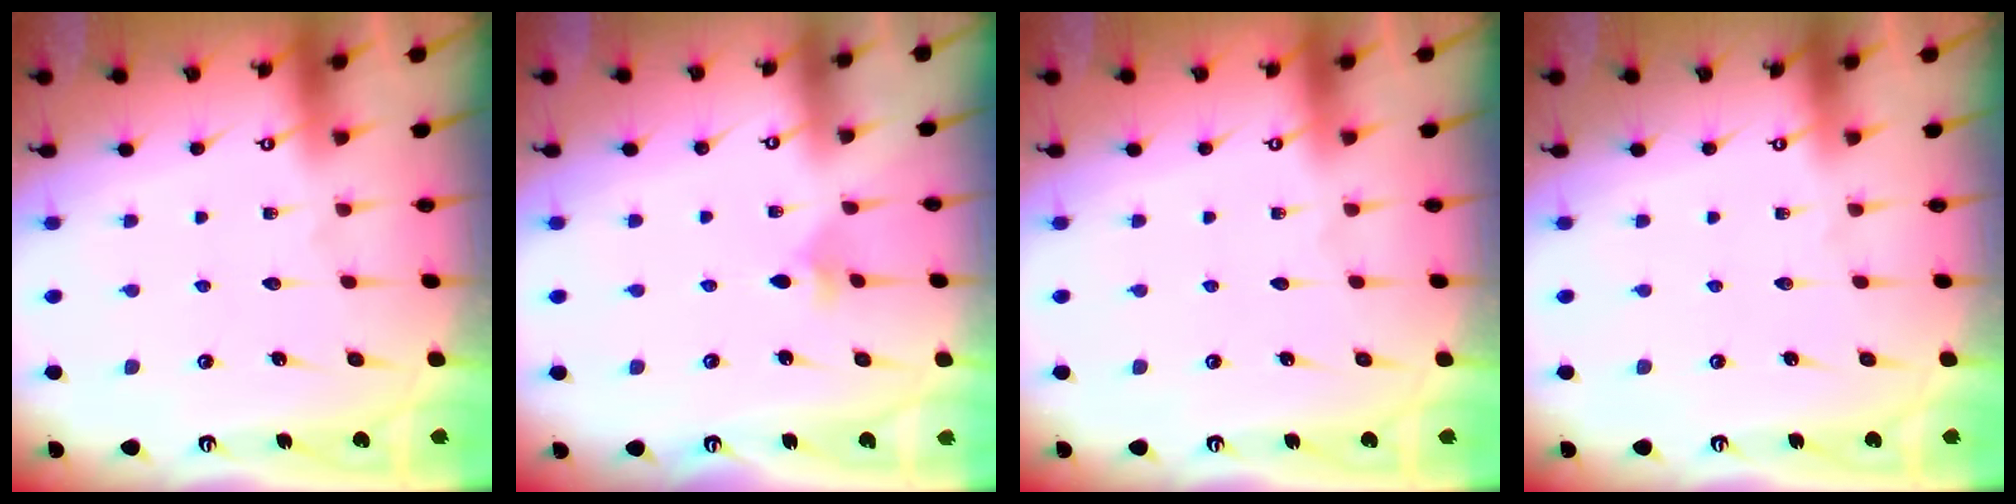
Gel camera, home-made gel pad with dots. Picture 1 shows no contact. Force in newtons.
{"total": 2.8, "press": 2.7, "slide": 0.7}
{"total": 0.0}
{"total": 0.0}